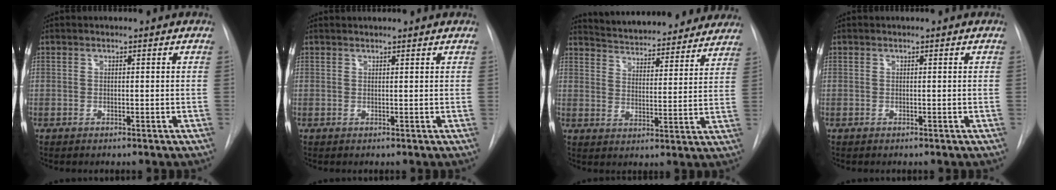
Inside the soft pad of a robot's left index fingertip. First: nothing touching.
{"total": 3.1, "force": [3.0, 0.2, 0.9], "torque": [-0.012, 0.027, 0.037]}
{"total": 23.9, "force": [22.1, 5.4, 7.4], "torque": [-0.117, -0.017, 0.282]}
{"total": 0.0}